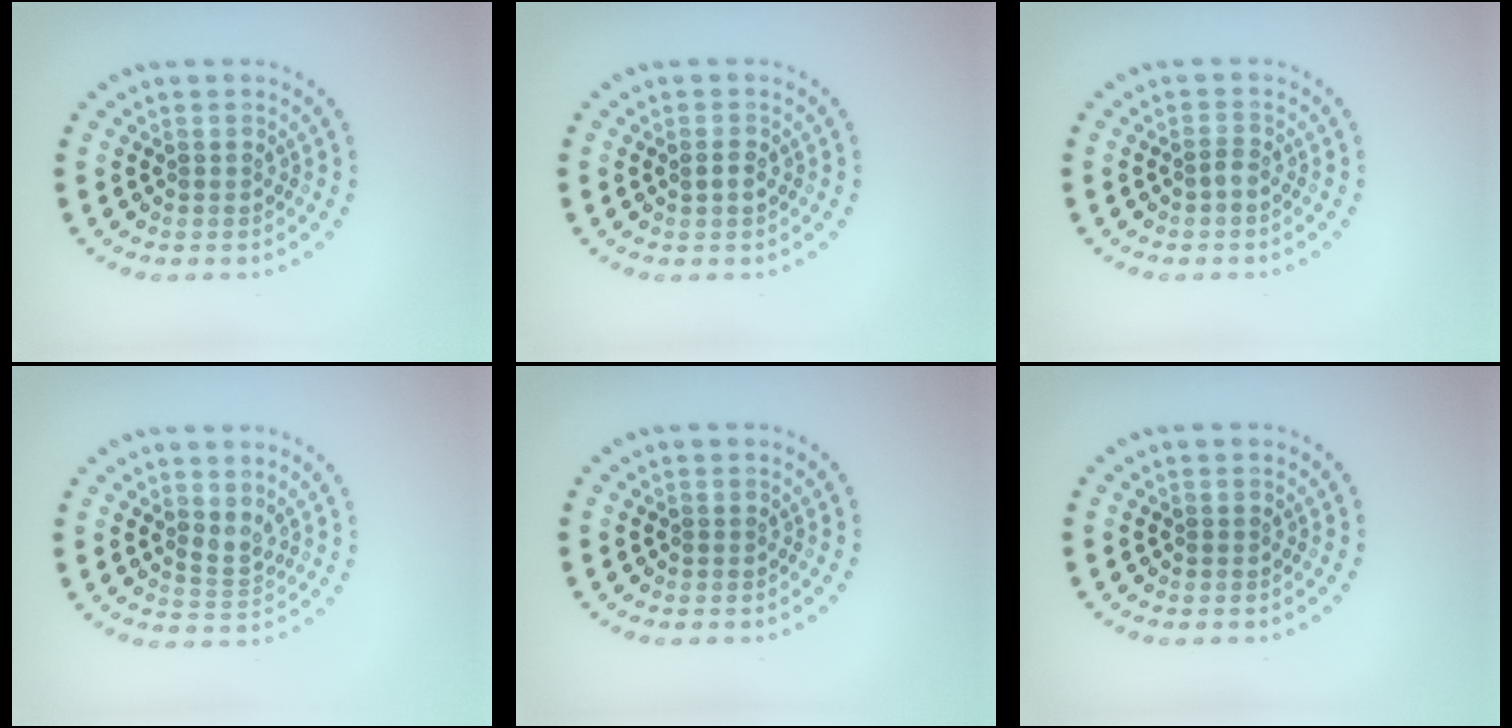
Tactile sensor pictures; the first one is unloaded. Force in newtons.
{"total": 1.1, "press": 1.0, "slide": 0.5}
{"total": 0.9, "press": 0.6, "slide": 0.7}
{"total": 1.4, "press": 1.2, "slide": 0.9}
{"total": 0.0}
{"total": 0.0}